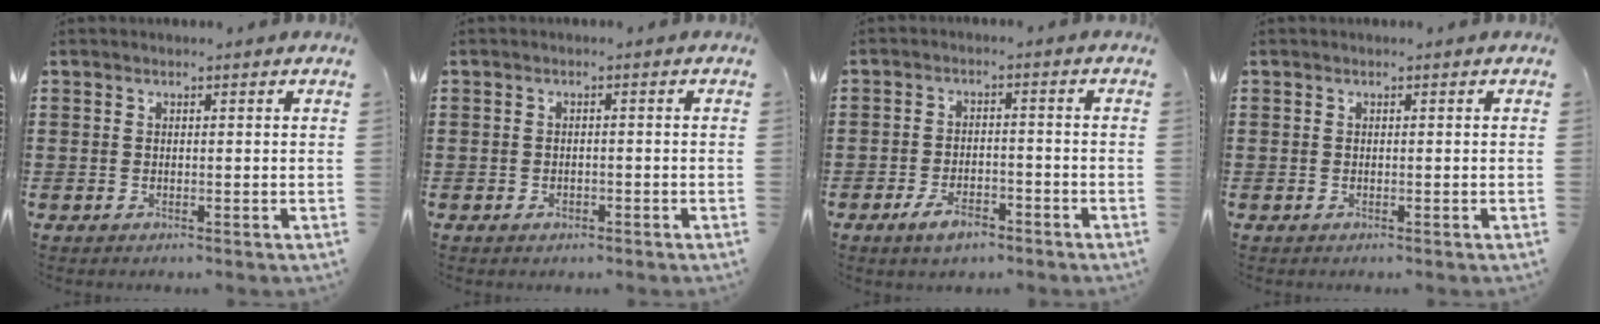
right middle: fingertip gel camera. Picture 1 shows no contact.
{"total": 1.0, "force": [-0.6, 0.6, 0.4], "torque": [-0.011, -0.004, -0.012]}
{"total": 4.5, "force": [-3.0, 1.8, 2.8], "torque": [-0.052, 0.006, -0.057]}
{"total": 0.0}